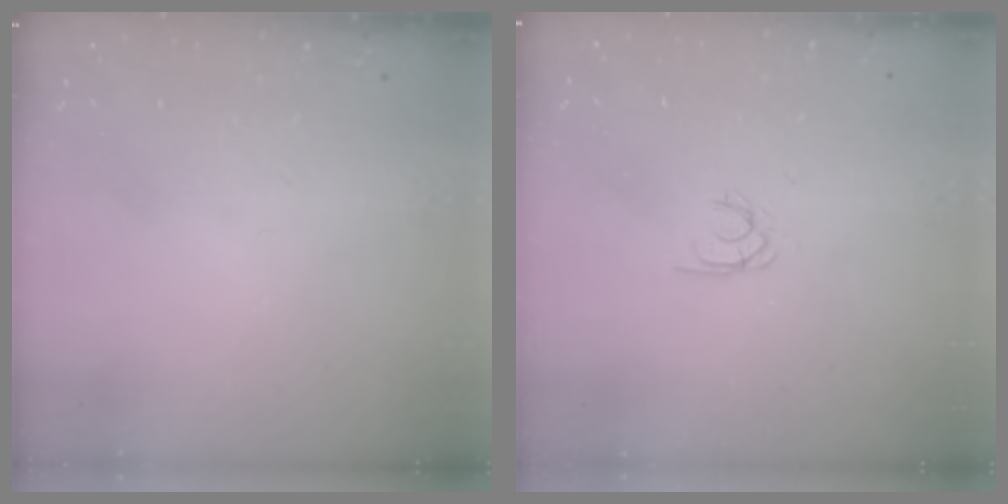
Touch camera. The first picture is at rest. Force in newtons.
{"total": 1.7, "press": 1.7, "slide": 0.1}